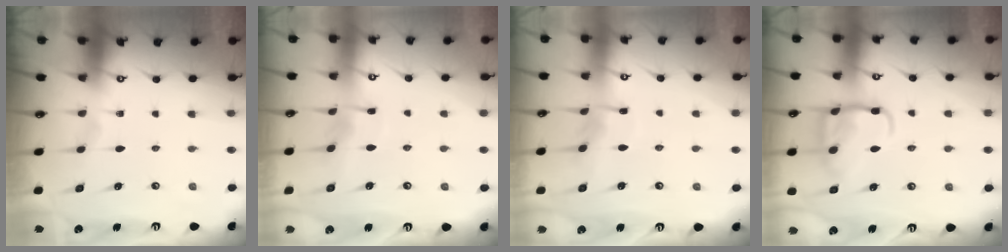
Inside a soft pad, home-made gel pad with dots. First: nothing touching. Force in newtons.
{"total": 2.9, "press": 2.9, "slide": 0.4}
{"total": 4.7, "press": 4.7, "slide": 0.3}
{"total": 12.0, "press": 12.0, "slide": 1.0}